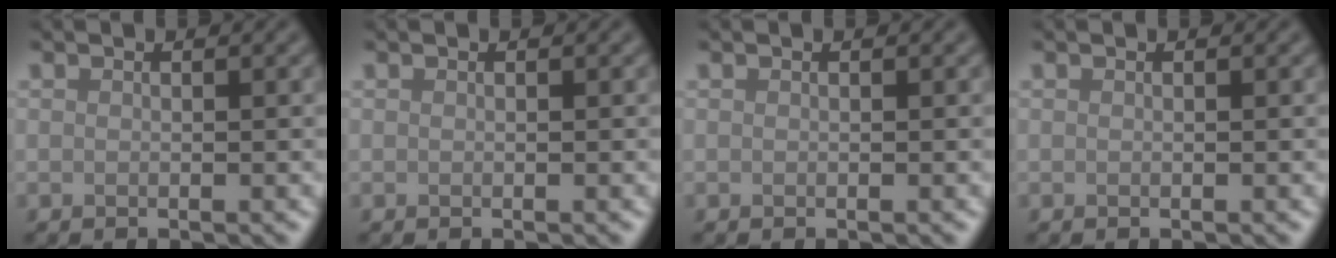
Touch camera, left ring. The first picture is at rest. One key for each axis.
{"total": 0.0}
{"total": 0.0}
{"total": 0.0}